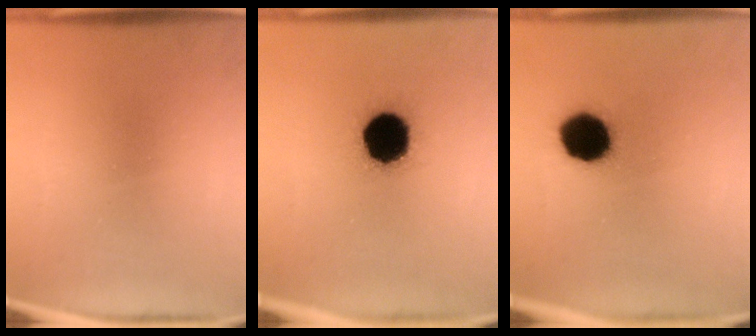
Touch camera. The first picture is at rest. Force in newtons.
{"total": 16.1}
{"total": 12.6}